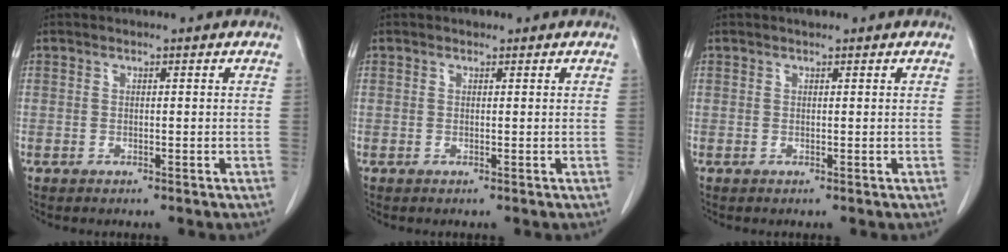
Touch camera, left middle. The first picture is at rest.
{"total": 0.5, "force": [0.4, 0.3, 0.1], "torque": [-0.009, 0.005, 0.005]}
{"total": 0.7, "force": [0.5, 0.2, 0.4], "torque": [-0.013, 0.005, 0.009]}